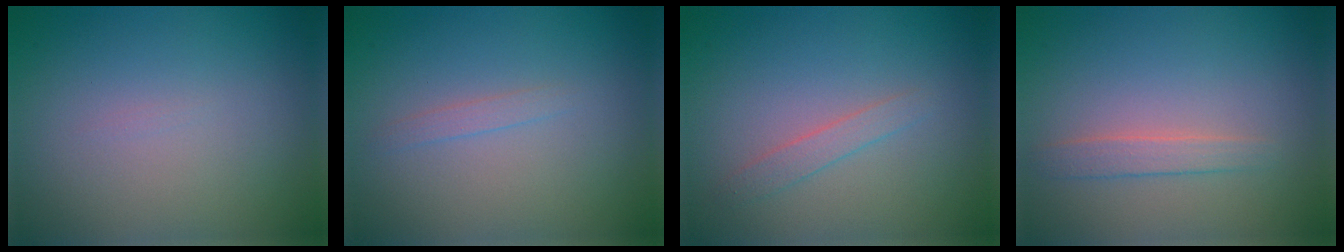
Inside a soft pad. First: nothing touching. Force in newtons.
{"total": 0.8, "press": 0.8, "slide": 0.1}
{"total": 1.2, "press": 1.2, "slide": 0.1}
{"total": 1.5, "press": 1.5, "slide": 0.1}